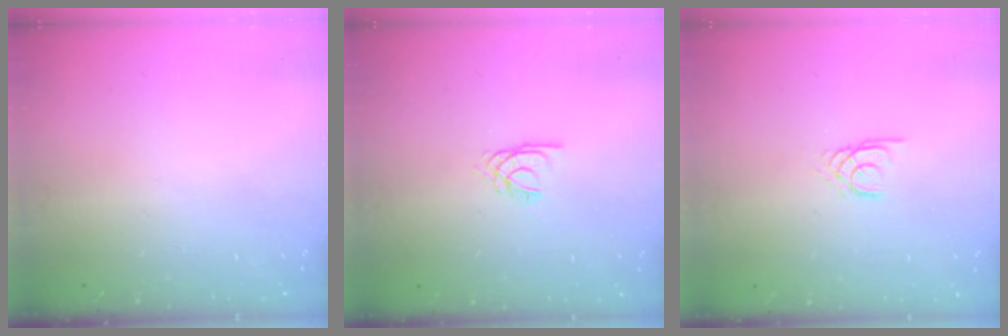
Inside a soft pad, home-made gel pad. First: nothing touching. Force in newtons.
{"total": 2.2, "press": 2.2, "slide": 0.3}
{"total": 2.4, "press": 2.4, "slide": 0.1}